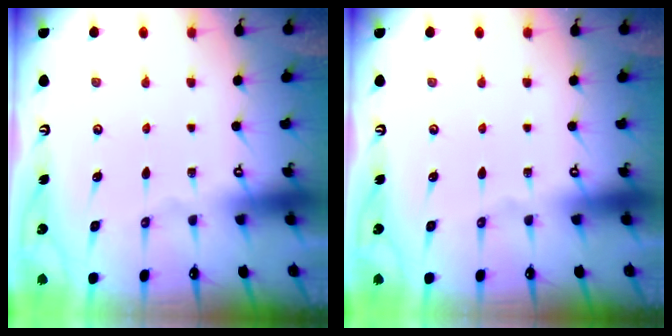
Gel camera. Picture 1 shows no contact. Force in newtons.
{"total": 0.0}